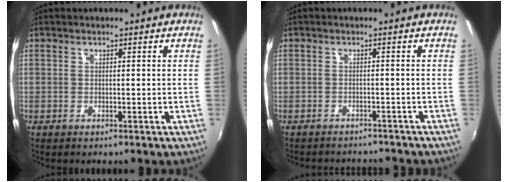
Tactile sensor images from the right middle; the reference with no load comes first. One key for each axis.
{"total": 5.1, "fx": -4.6, "fy": 2.2, "fz": 0.9, "tx": -0.027, "ty": 0.002, "tz": -0.065}